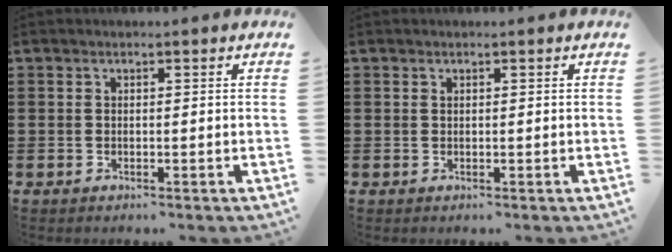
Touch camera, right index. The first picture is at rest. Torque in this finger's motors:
{"motor_torque": [-0.44, 0.65, -0.03, -0.01]}